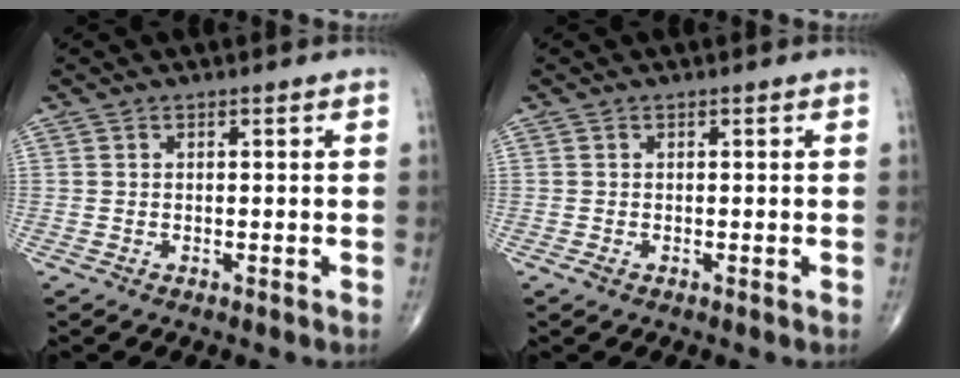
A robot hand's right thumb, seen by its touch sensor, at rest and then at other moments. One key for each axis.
{"total": 0.6, "fx": -0.3, "fy": 0.3, "fz": 0.5, "tx": -0.010, "ty": -0.002, "tz": -0.007}